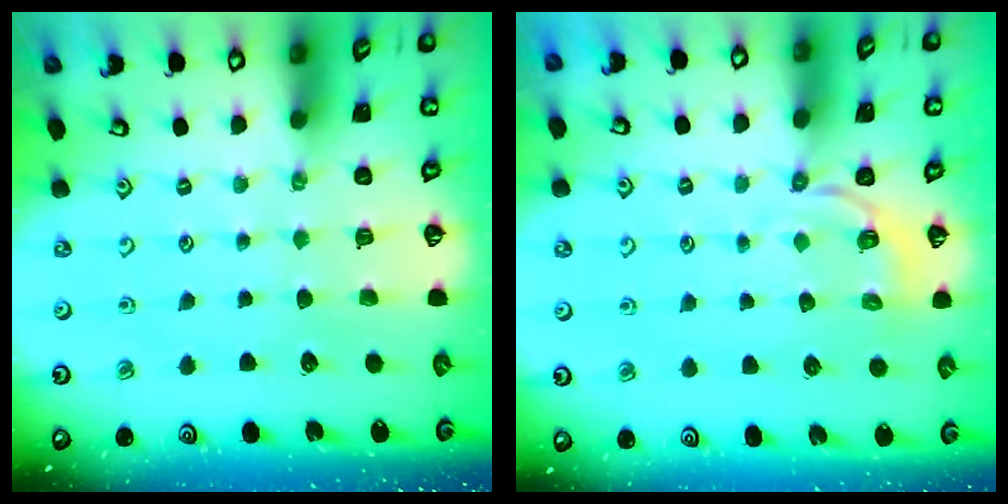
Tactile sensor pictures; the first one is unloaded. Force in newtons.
{"total": 3.1, "press": 2.0, "slide": 2.3}